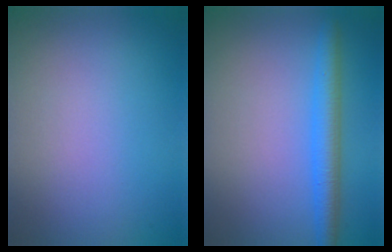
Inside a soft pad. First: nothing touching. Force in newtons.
{"total": 3.4, "press": 3.4, "slide": 0.2}